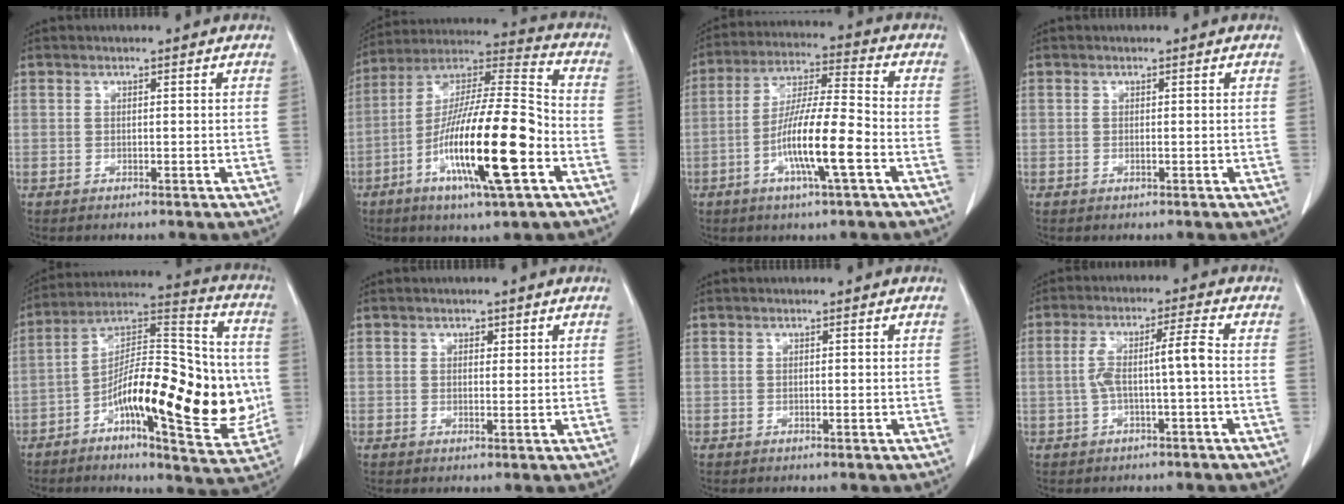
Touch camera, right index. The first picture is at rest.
{"total": 20.6, "force": [-7.1, 1.9, 19.3], "torque": [-0.362, -0.015, -0.126]}
{"total": 12.1, "force": [-4.2, 0.6, 11.3], "torque": [-0.211, -0.002, -0.079]}
{"total": 0.0}
{"total": 22.8, "force": [-4.8, 6.3, 21.4], "torque": [-0.312, 0.024, -0.068]}
{"total": 1.2, "force": [0.7, 0.9, 0.5], "torque": [-0.002, -0.003, 0.007]}
{"total": 0.0}
{"total": 5.7, "force": [-0.8, 0.1, 5.6], "torque": [-0.113, 0.027, -0.010]}